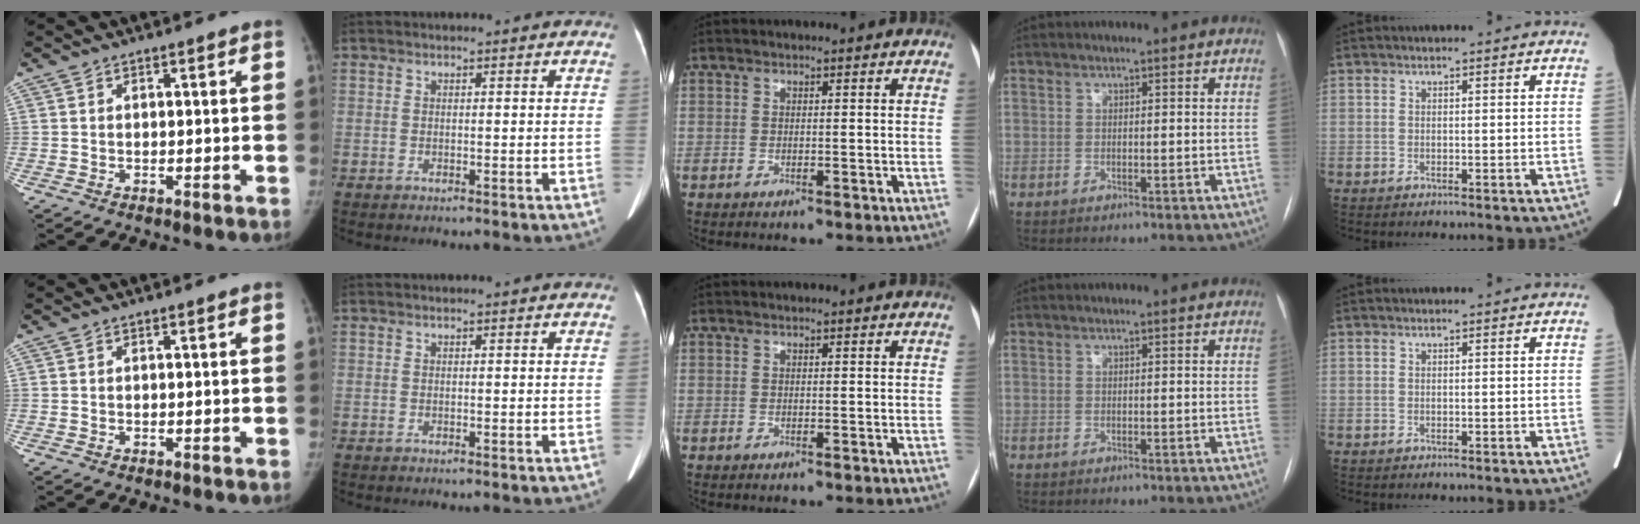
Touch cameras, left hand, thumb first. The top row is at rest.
{}